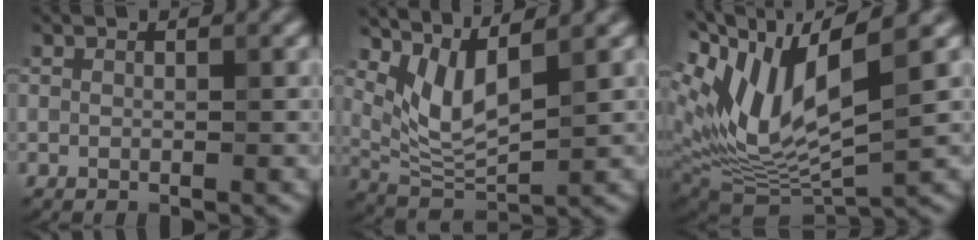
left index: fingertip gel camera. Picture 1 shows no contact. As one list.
[{"total": 4.7, "force": [2.7, 1.5, 3.6], "torque": [-0.082, -0.015, 0.062]}, {"total": 11.7, "force": [3.6, 4.5, 10.2], "torque": [-0.209, -0.010, 0.068]}]